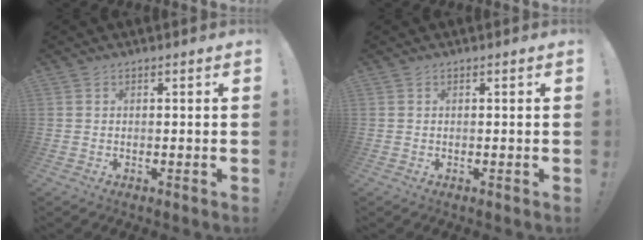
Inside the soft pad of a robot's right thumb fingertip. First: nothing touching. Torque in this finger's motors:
{"motor_torque": [0.00, 0.00, 0.00, 0.00, 0.00]}